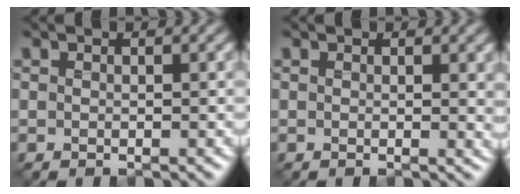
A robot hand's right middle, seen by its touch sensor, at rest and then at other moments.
{"total": 1.5, "force": [0.9, 0.6, 1.0], "torque": [-0.014, -0.001, 0.016]}